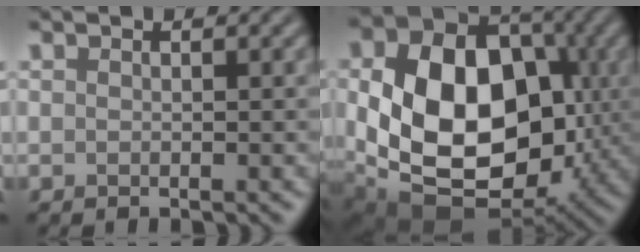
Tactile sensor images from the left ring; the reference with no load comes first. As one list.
[{"total": 15.6, "force": [-0.8, 10.8, 11.2], "torque": [-0.197, -0.018, -0.013]}]